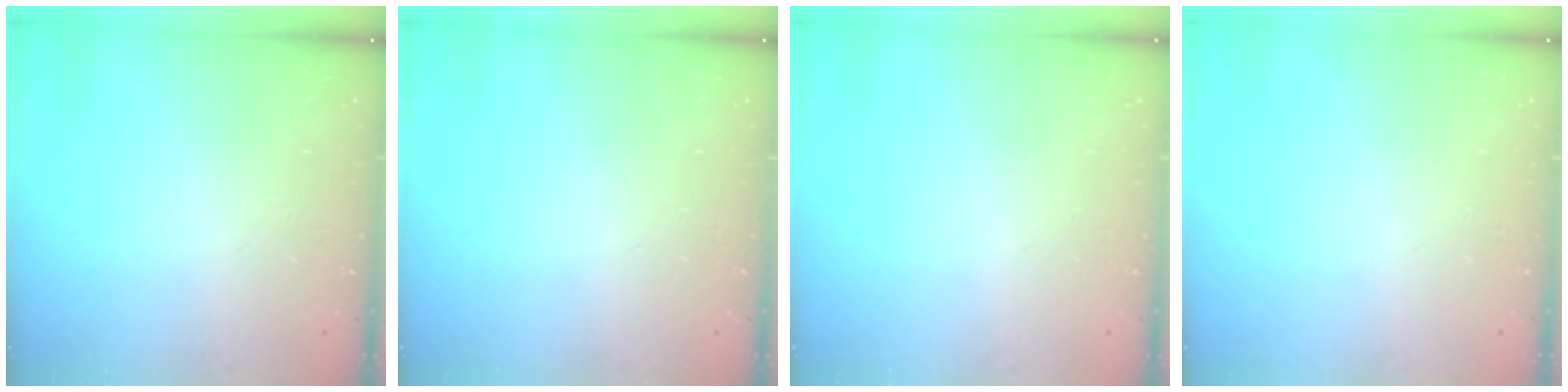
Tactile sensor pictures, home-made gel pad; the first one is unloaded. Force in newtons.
{"total": 0.0}
{"total": 0.0}
{"total": 0.0}